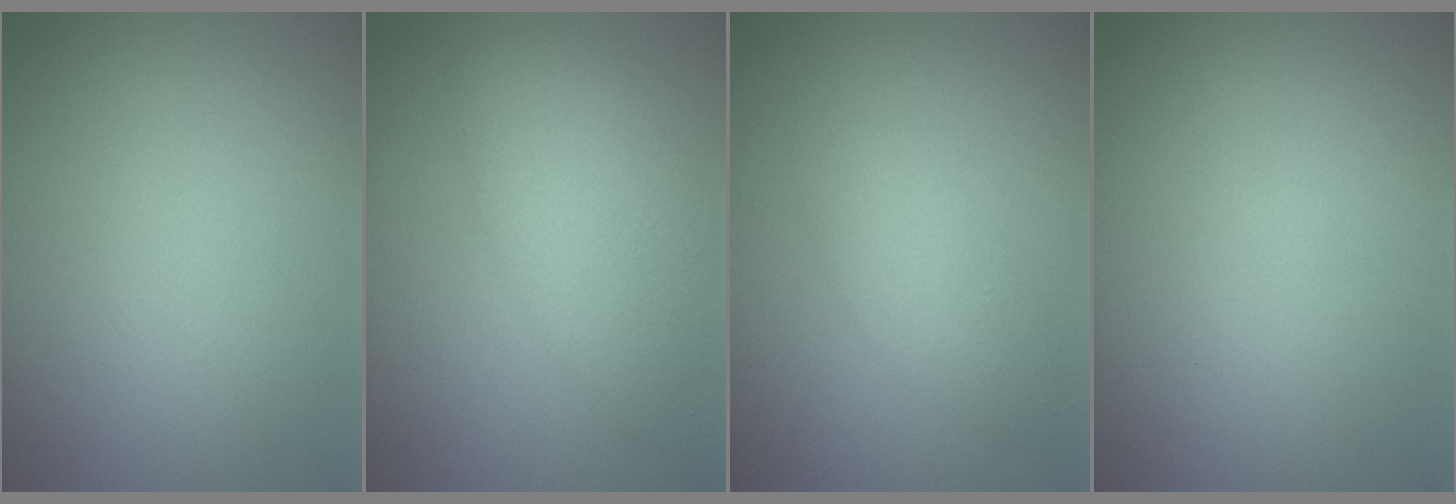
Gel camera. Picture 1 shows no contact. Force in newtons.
{"total": 6.4, "press": 6.4, "slide": 0.4}
{"total": 2.4, "press": 2.4, "slide": 0.0}
{"total": 0.0}